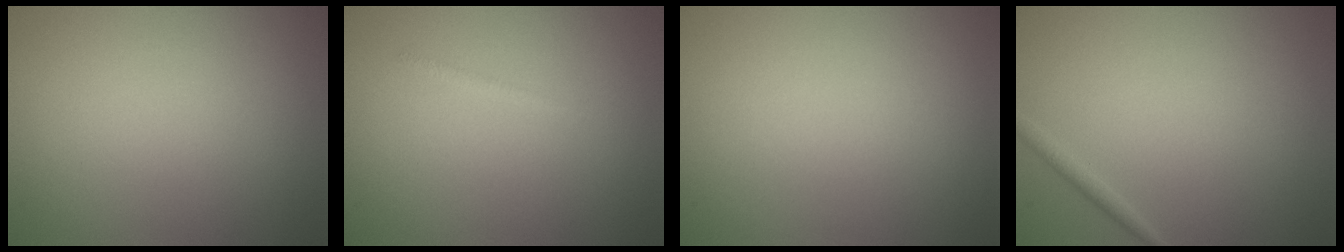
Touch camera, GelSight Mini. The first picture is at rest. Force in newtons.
{"total": 0.5, "press": 0.5, "slide": 0.0}
{"total": 0.0}
{"total": 0.9, "press": 0.9, "slide": 0.1}